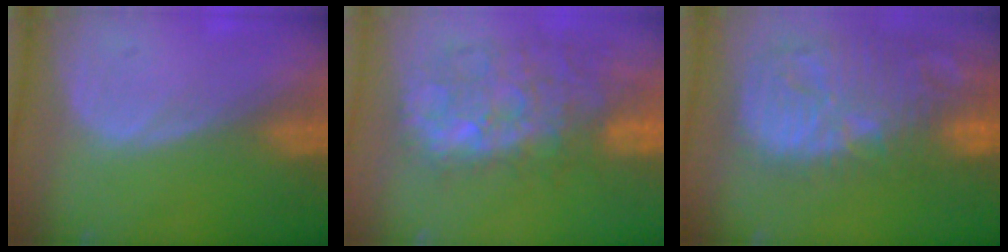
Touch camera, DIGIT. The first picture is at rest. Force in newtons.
{"total": 10.9, "press": 10.2, "slide": 3.8}
{"total": 14.6, "press": 12.6, "slide": 7.3}